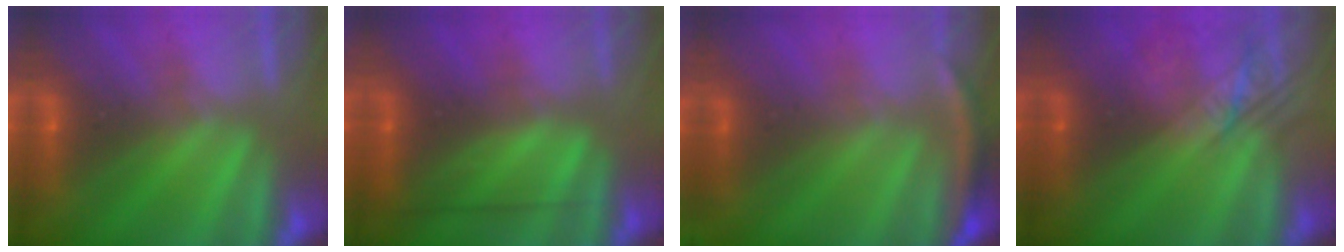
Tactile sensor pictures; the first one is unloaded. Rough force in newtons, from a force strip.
{"total": 2.4}
{"total": 2.9}
{"total": 2.4}